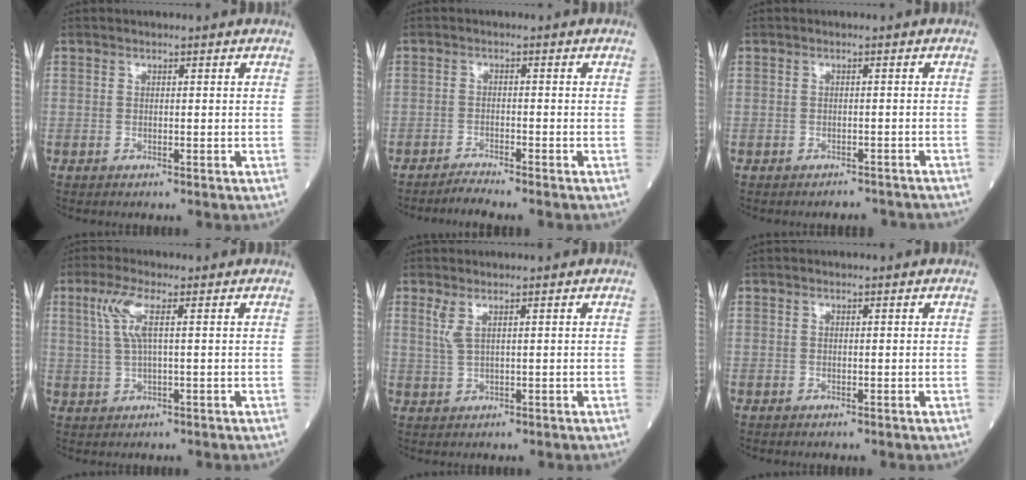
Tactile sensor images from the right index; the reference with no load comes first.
{"total": 2.4, "force": [-2.2, -1.0, 0.2], "torque": [-0.011, -0.009, -0.040]}
{"total": 3.4, "force": [-3.2, 1.1, 0.3], "torque": [0.001, -0.003, -0.035]}
{"total": 4.4, "force": [1.5, 0.5, 4.1], "torque": [-0.097, 0.012, 0.037]}
{"total": 2.0, "force": [1.1, 0.1, 1.6], "torque": [-0.047, 0.003, 0.029]}
{"total": 0.0}